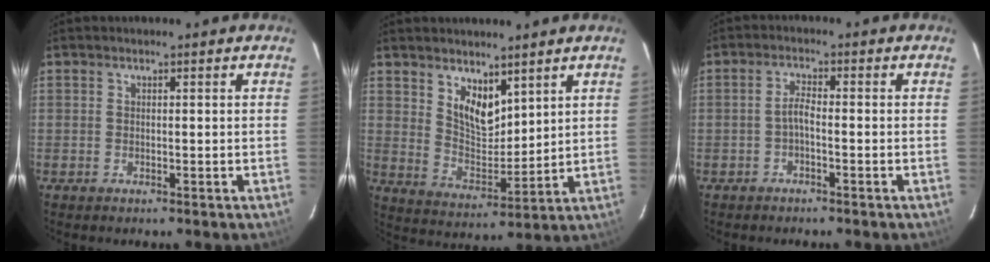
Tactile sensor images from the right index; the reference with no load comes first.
{"total": 8.4, "force": [5.4, 4.2, 4.9], "torque": [-0.076, -0.001, 0.109]}
{"total": 2.4, "force": [-1.1, 0.5, 2.1], "torque": [-0.046, 0.011, -0.024]}